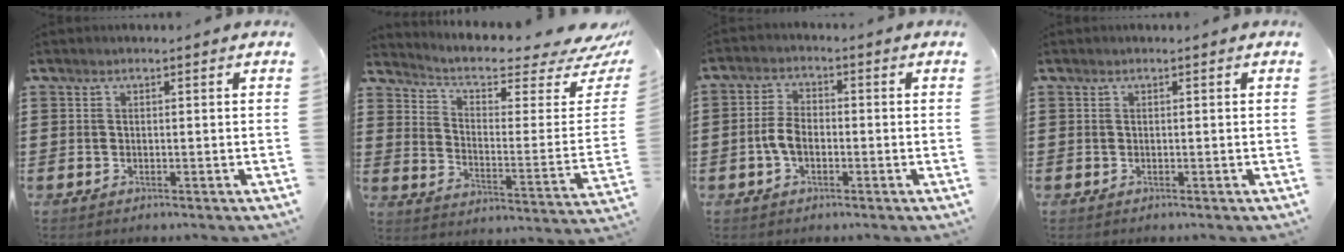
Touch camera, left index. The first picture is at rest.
{"total": 5.8, "force": [4.5, 1.9, 3.2], "torque": [-0.069, -0.040, 0.072]}
{"total": 4.4, "force": [-1.2, 2.5, 3.5], "torque": [-0.091, -0.003, -0.030]}
{"total": 0.0}